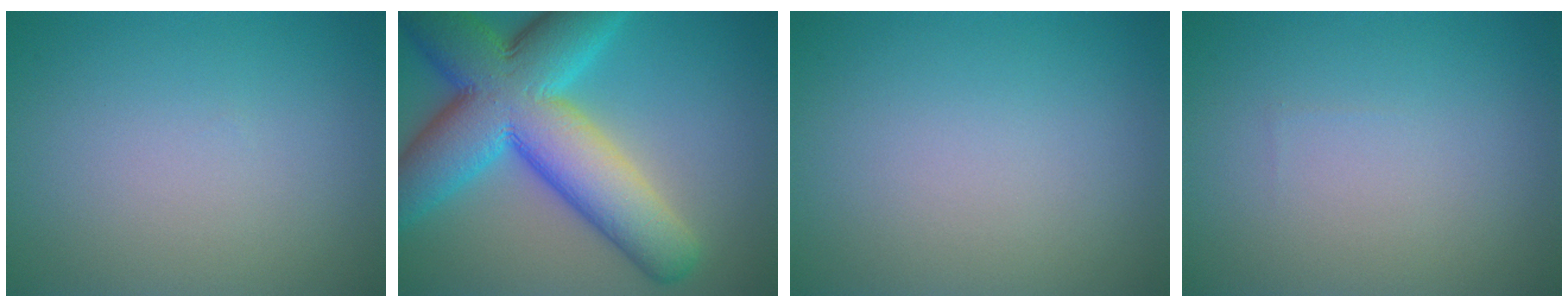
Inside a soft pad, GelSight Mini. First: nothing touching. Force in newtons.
{"total": 13.9, "press": 13.9, "slide": 0.3}
{"total": 0.0}
{"total": 0.0}